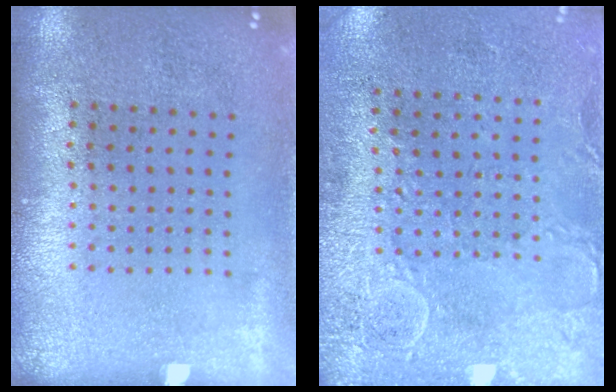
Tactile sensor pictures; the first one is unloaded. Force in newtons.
{"total": 2.9, "press": 2.5, "slide": 1.5}